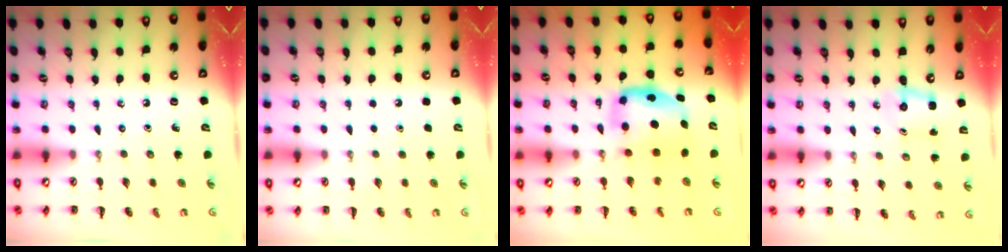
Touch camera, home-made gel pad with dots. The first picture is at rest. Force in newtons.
{"total": 1.7, "press": 1.6, "slide": 0.1}
{"total": 6.0, "press": 5.9, "slide": 0.7}
{"total": 2.5, "press": 2.4, "slide": 0.8}